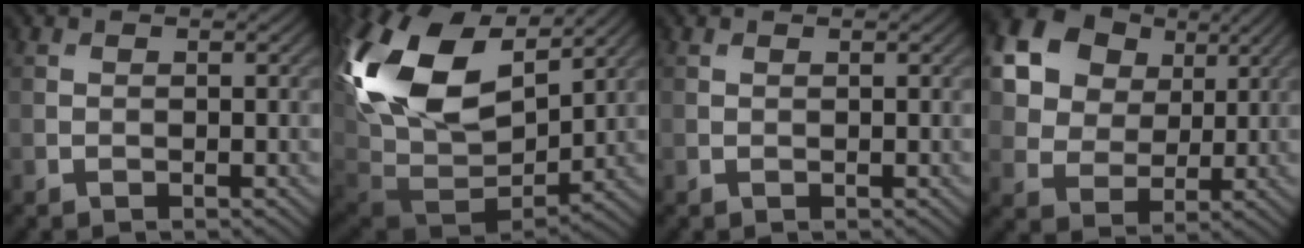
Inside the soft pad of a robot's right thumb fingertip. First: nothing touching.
{"total": 21.3, "force": [7.1, 13.4, 15.0], "torque": [-0.339, 0.033, 0.148]}
{"total": 0.0}
{"total": 22.1, "force": [10.9, 16.8, 9.4], "torque": [-0.275, 0.042, 0.213]}